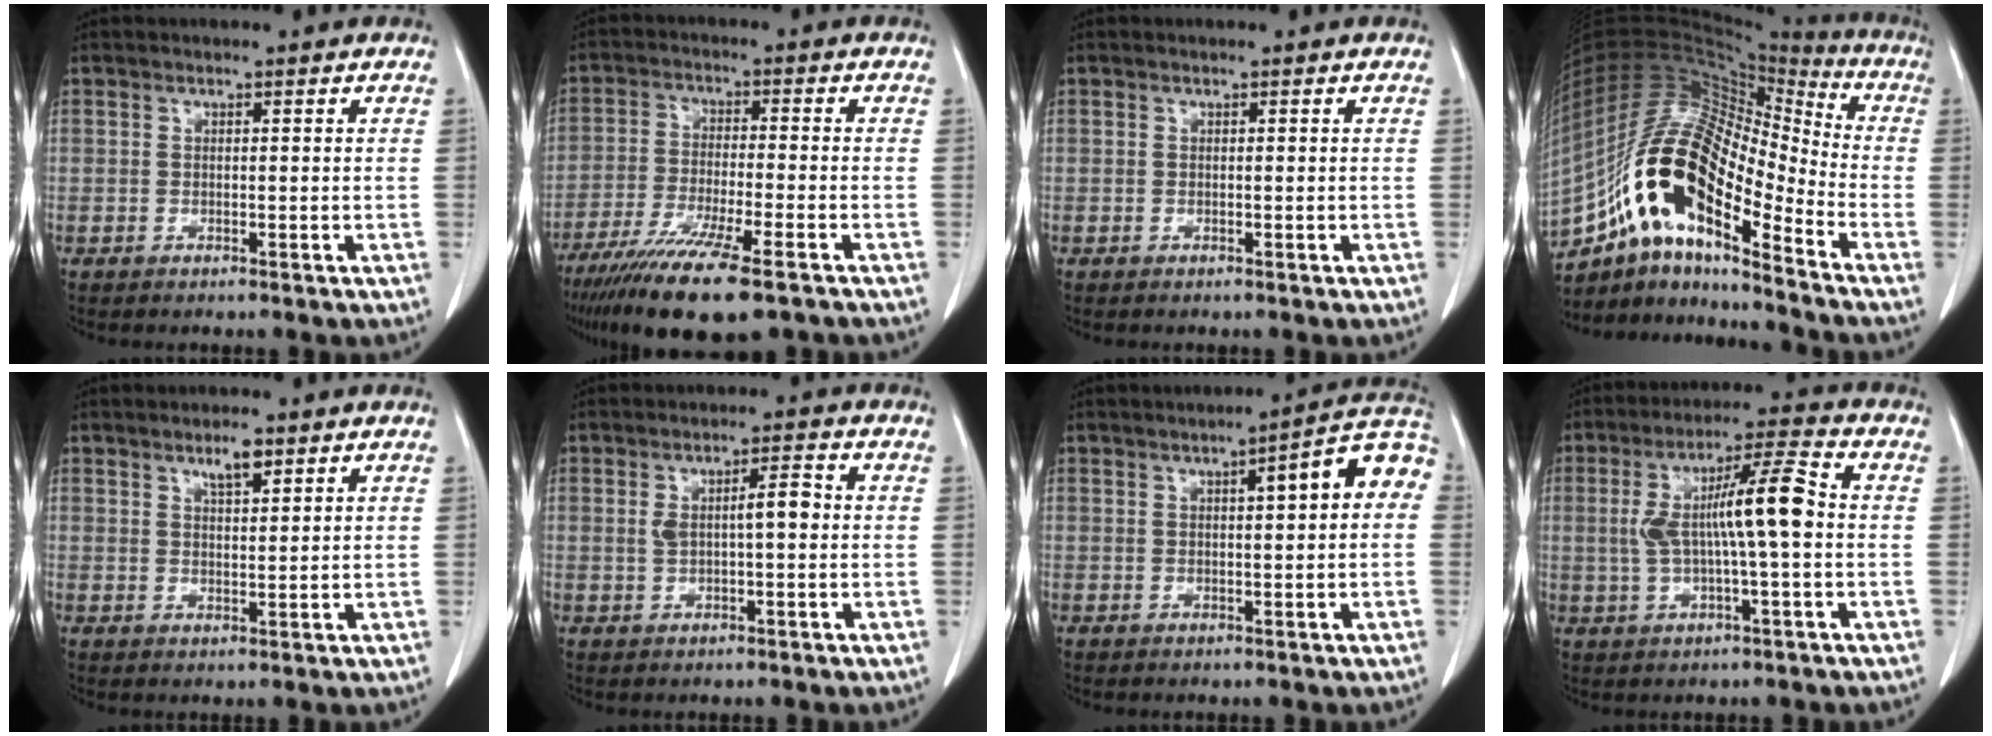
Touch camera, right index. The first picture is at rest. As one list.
[{"total": 14.8, "force": [-10.5, 1.5, 10.2], "torque": [-0.183, -0.042, -0.175]}, {"total": 0.0}, {"total": 20.1, "force": [-11.3, 6.1, 15.5], "torque": [-0.311, 0.022, -0.200]}, {"total": 3.2, "force": [2.1, 0.8, 2.3], "torque": [-0.043, 0.000, 0.037]}, {"total": 4.7, "force": [0.5, 1.1, 4.5], "torque": [-0.074, 0.017, 0.013]}, {"total": 8.8, "force": [1.9, 1.5, 8.4], "torque": [-0.110, 0.029, 0.017]}, {"total": 10.6, "force": [0.3, 1.1, 10.6], "torque": [-0.190, 0.024, 0.006]}]